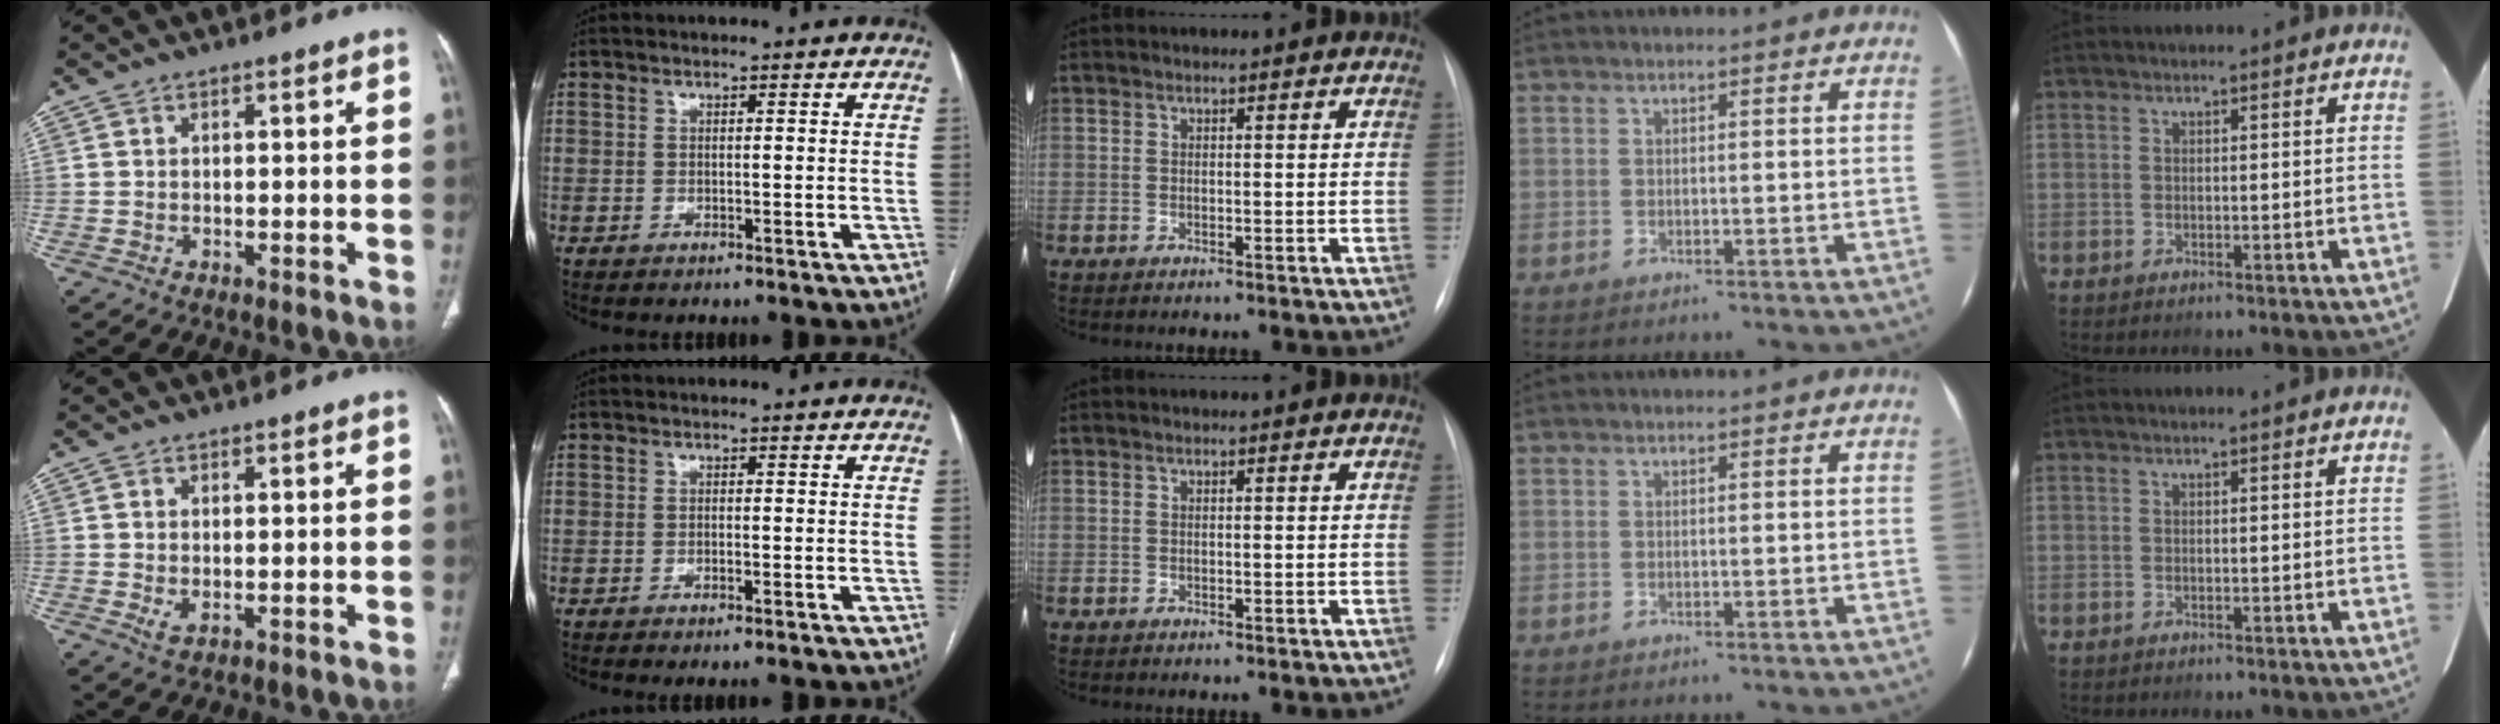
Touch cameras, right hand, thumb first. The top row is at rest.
{"thumb": {"total": 1.9, "force": [-0.1, 1.1, 1.6], "torque": [-0.035, -0.006, 0.004]}, "index": {"total": 0.7, "force": [-0.4, 0.0, 0.6], "torque": [-0.009, -0.001, -0.006]}}